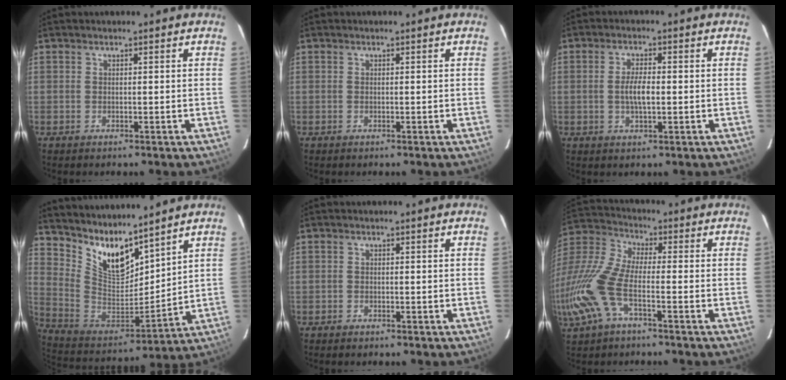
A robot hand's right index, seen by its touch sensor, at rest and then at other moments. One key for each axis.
{"total": 0.0}
{"total": 4.1, "fx": -0.3, "fy": 1.3, "fz": 3.8, "tx": -0.072, "ty": 0.000, "tz": -0.004}
{"total": 13.1, "fx": 10.7, "fy": 4.0, "fz": 6.4, "tx": -0.133, "ty": -0.019, "tz": 0.216}
{"total": 0.9, "fx": -0.8, "fy": 0.4, "fz": 0.1, "tx": -0.006, "ty": 0.003, "tz": -0.014}
{"total": 15.9, "fx": -5.5, "fy": 6.0, "fz": 13.6, "tx": -0.309, "ty": -0.009, "tz": -0.118}